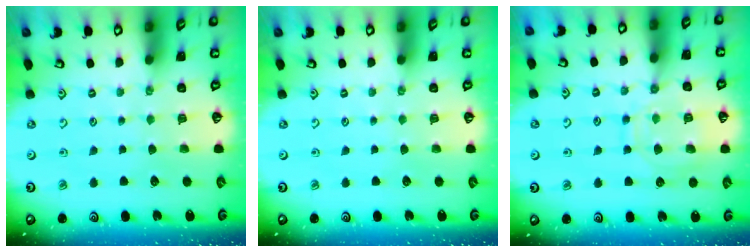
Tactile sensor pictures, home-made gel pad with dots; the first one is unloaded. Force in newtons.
{"total": 0.0}
{"total": 12.5, "press": 12.5, "slide": 1.0}